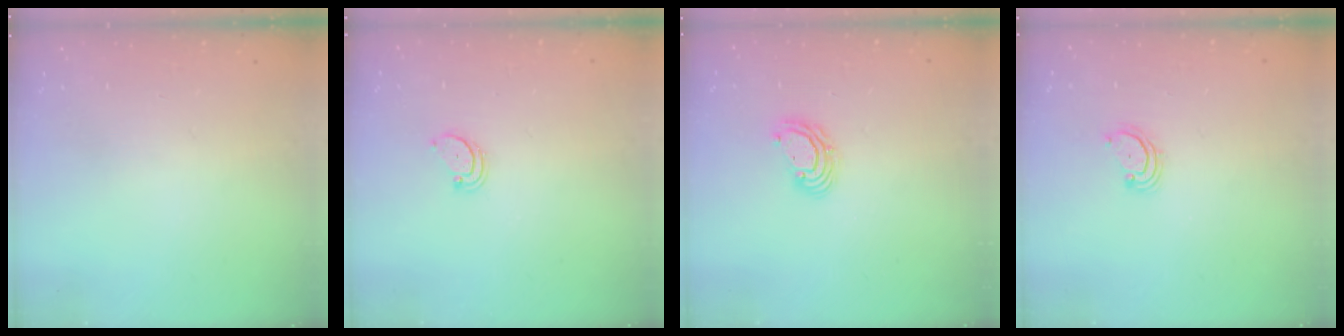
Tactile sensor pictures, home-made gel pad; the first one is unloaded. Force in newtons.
{"total": 1.9, "press": 1.9, "slide": 0.2}
{"total": 5.7, "press": 5.7, "slide": 0.2}
{"total": 2.5, "press": 2.5, "slide": 0.3}